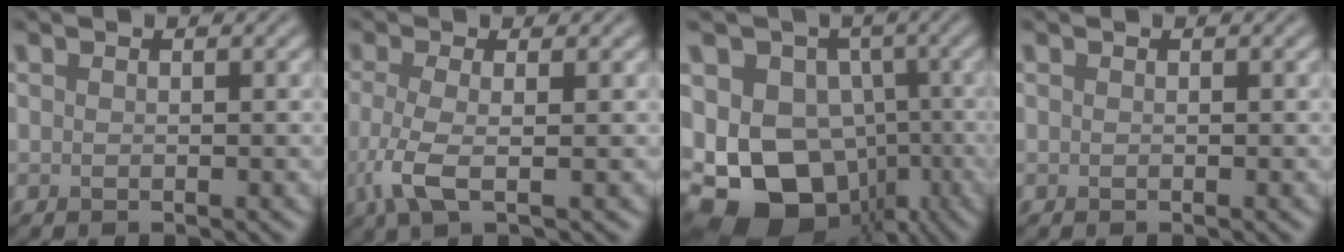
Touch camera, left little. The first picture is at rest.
{"total": 3.6, "force": [-0.8, 1.1, 3.3], "torque": [-0.082, -0.007, -0.019]}
{"total": 14.6, "force": [-3.9, 11.4, 8.2], "torque": [-0.115, -0.011, -0.075]}
{"total": 0.0}